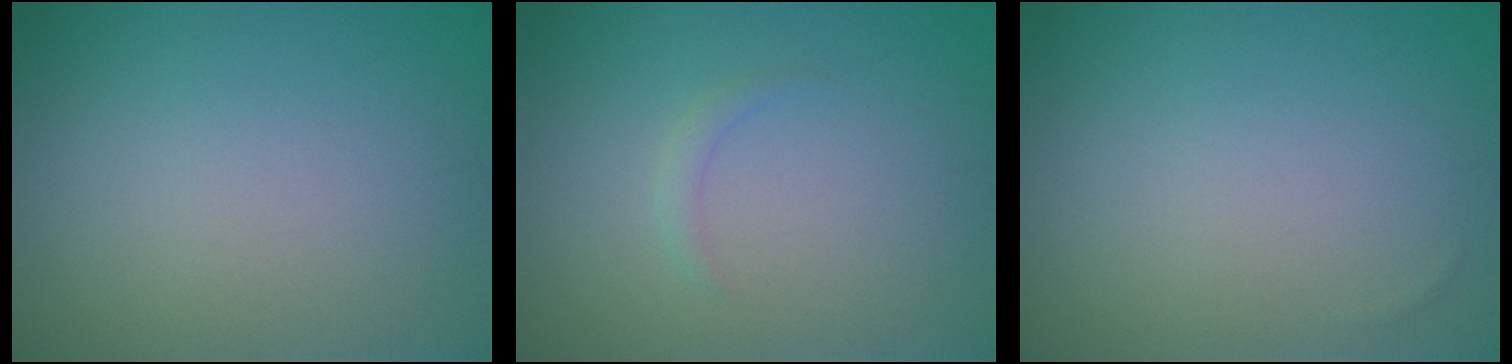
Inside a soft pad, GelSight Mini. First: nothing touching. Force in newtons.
{"total": 0.8, "press": 0.8, "slide": 0.0}
{"total": 0.0}